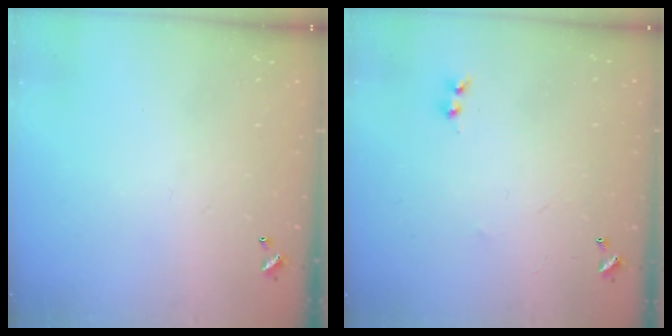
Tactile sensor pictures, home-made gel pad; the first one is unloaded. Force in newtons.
{"total": 2.0, "press": 2.0, "slide": 0.5}